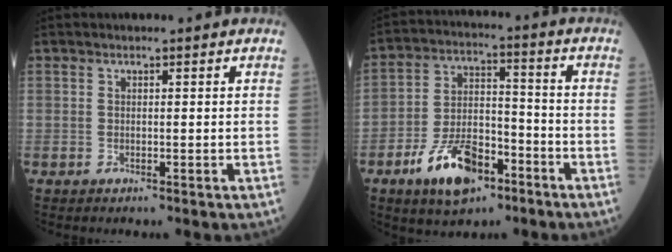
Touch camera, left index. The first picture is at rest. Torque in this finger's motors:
{"motor_torque": [0.66, 0.91, 0.66, 0.15]}